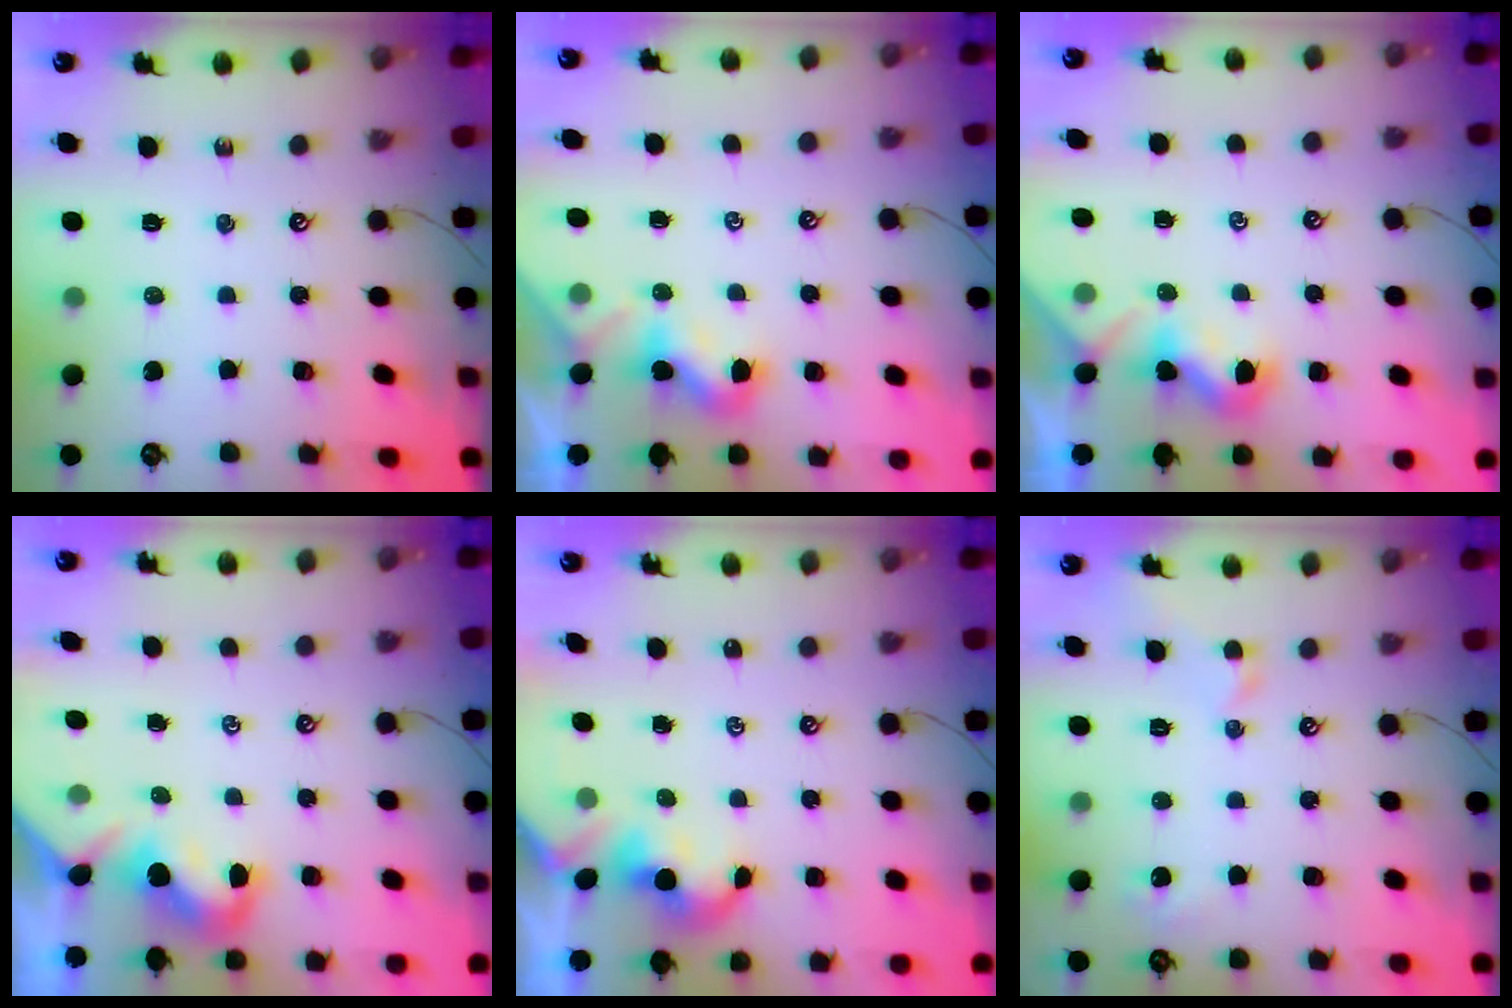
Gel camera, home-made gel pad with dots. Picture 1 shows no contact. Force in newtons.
{"total": 0.0}
{"total": 0.9, "press": 0.8, "slide": 0.2}
{"total": 1.9, "press": 1.9, "slide": 0.6}
{"total": 2.0, "press": 1.9, "slide": 0.4}
{"total": 2.0, "press": 1.9, "slide": 0.5}